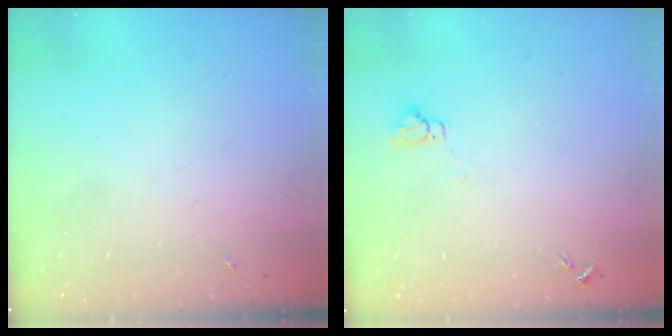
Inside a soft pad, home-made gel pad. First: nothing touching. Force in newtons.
{"total": 4.7, "press": 4.6, "slide": 0.4}